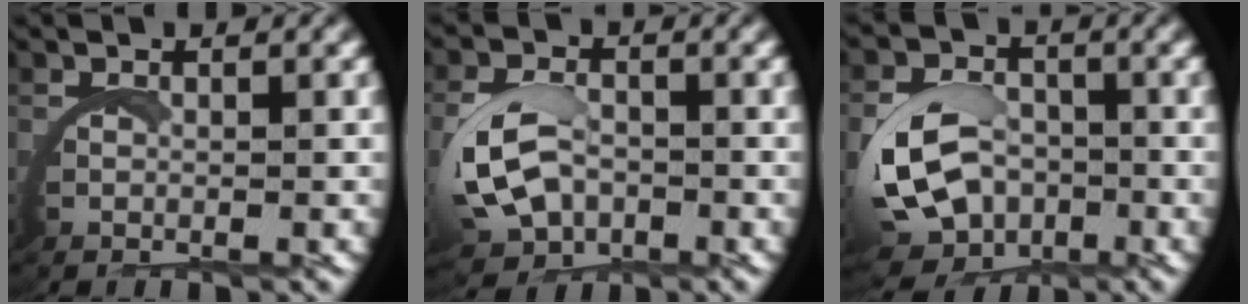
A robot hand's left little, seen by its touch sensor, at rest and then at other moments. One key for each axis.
{"total": 5.1, "fx": -0.1, "fy": 3.9, "fz": 3.3, "tx": -0.097, "ty": -0.020, "tz": 0.006}
{"total": 8.0, "fx": -1.8, "fy": 6.8, "fz": 3.9, "tx": -0.109, "ty": -0.039, "tz": -0.023}